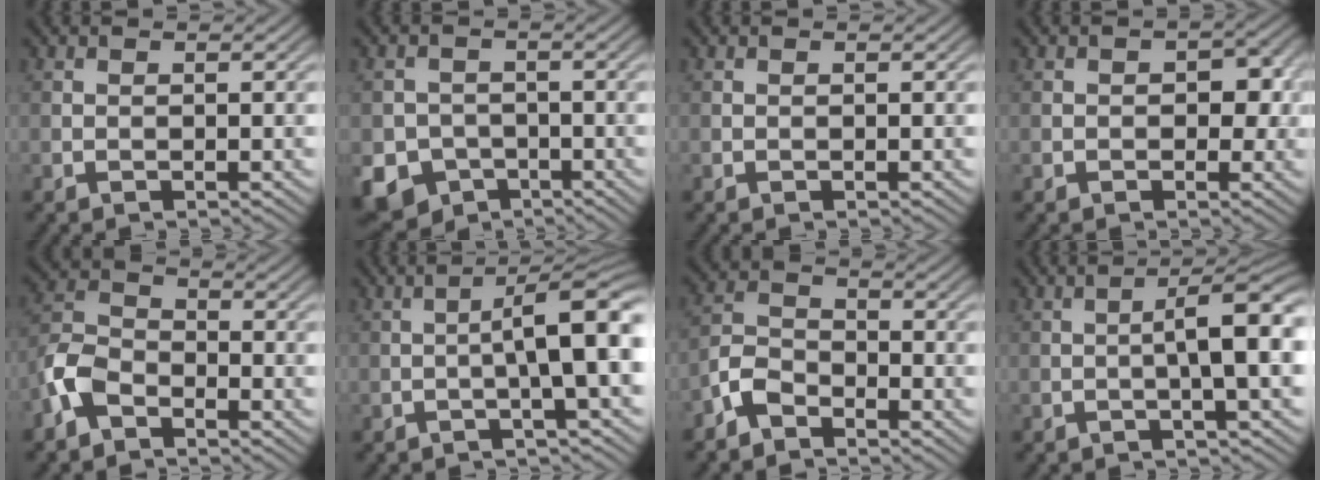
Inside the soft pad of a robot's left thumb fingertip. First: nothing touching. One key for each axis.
{"total": 9.0, "fx": -4.4, "fy": 7.4, "fz": 2.6, "tx": -0.056, "ty": -0.035, "tz": -0.092}
{"total": 0.0}
{"total": 3.2, "fx": -0.1, "fy": 2.3, "fz": 2.2, "tx": -0.032, "ty": -0.006, "tz": -0.002}
{"total": 5.8, "fx": -3.5, "fy": 3.2, "fz": 3.4, "tx": -0.079, "ty": 0.004, "tz": -0.089}
{"total": 7.1, "fx": -0.7, "fy": 1.1, "fz": 7.0, "tx": -0.103, "ty": 0.021, "tz": -0.021}
{"total": 4.3, "fx": -3.2, "fy": 2.1, "fz": 2.0, "tx": -0.042, "ty": 0.003, "tz": -0.082}
{"total": 5.6, "fx": -0.3, "fy": 0.8, "fz": 5.6, "tx": -0.086, "ty": 0.014, "tz": -0.010}